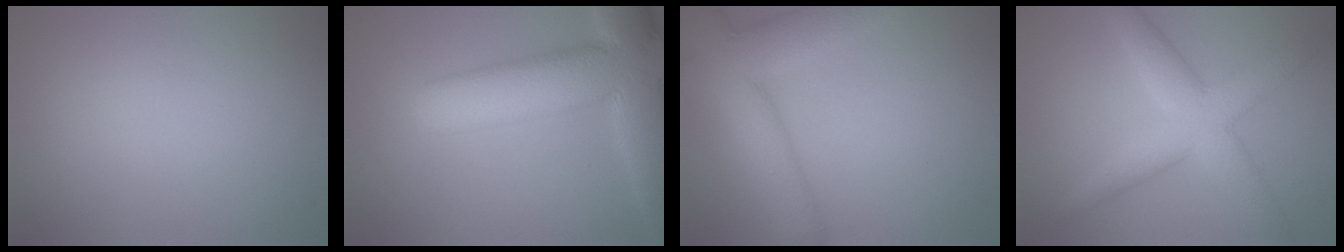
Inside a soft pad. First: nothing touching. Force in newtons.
{"total": 12.5, "press": 12.5, "slide": 0.9}
{"total": 9.0, "press": 9.0, "slide": 0.6}
{"total": 5.4, "press": 5.4, "slide": 0.3}